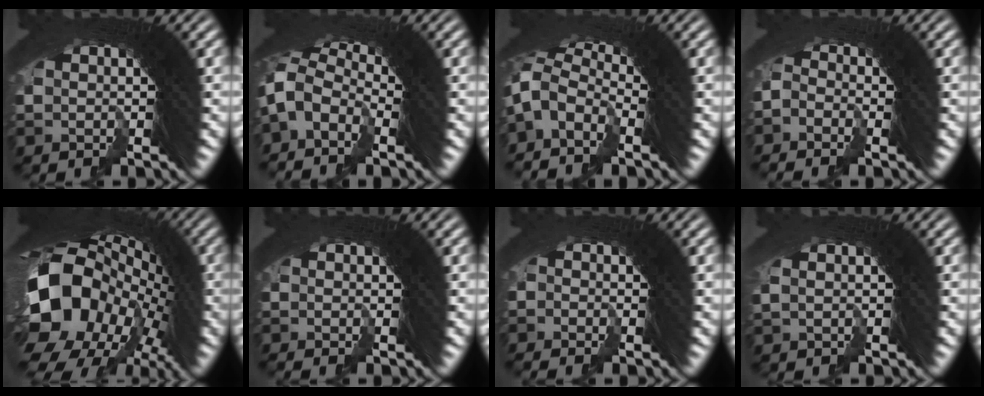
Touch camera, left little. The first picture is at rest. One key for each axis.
{"total": 4.9, "fx": -0.6, "fy": 4.0, "fz": 2.7, "tx": -0.070, "ty": 0.006, "tz": -0.020}
{"total": 4.5, "fx": -0.7, "fy": 3.6, "fz": 2.6, "tx": -0.065, "ty": 0.004, "tz": -0.022}
{"total": 1.7, "fx": -1.6, "fy": 0.5, "fz": -0.1, "tx": 0.012, "ty": 0.008, "tz": -0.037}
{"total": 21.3, "fx": -1.9, "fy": 14.4, "fz": 15.6, "tx": -0.258, "ty": -0.023, "tz": -0.024}
{"total": 0.0}
{"total": 1.4, "fx": -1.1, "fy": -0.3, "fz": -0.8, "tx": 0.025, "ty": 0.007, "tz": -0.024}
{"total": 0.6, "fx": 0.3, "fy": -0.1, "fz": 0.5, "tx": 0.007, "ty": 0.009, "tz": 0.008}